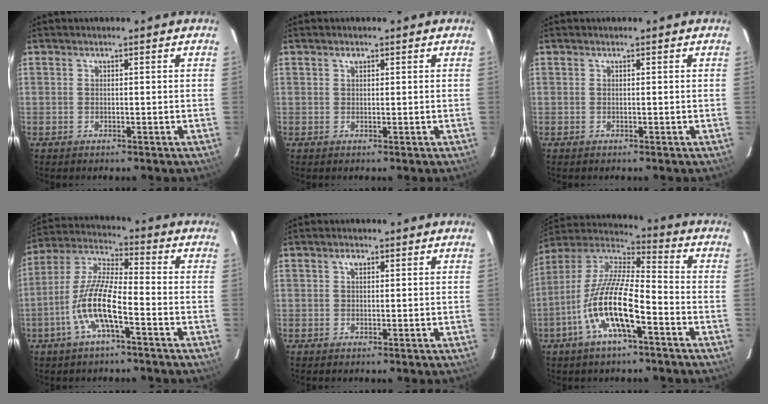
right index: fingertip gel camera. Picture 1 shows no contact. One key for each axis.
{"total": 0.8, "fx": 0.4, "fy": 0.6, "fz": 0.4, "tx": -0.005, "ty": 0.003, "tz": 0.008}
{"total": 0.0}
{"total": 11.5, "fx": -4.7, "fy": 2.4, "fz": 10.2, "tx": -0.217, "ty": 0.001, "tz": -0.094}
{"total": 1.3, "fx": 0.5, "fy": 1.0, "fz": 0.7, "tx": -0.011, "ty": 0.007, "tz": 0.007}
{"total": 16.0, "fx": -6.7, "fy": 4.0, "fz": 13.9, "tx": -0.274, "ty": -0.010, "tz": -0.134}